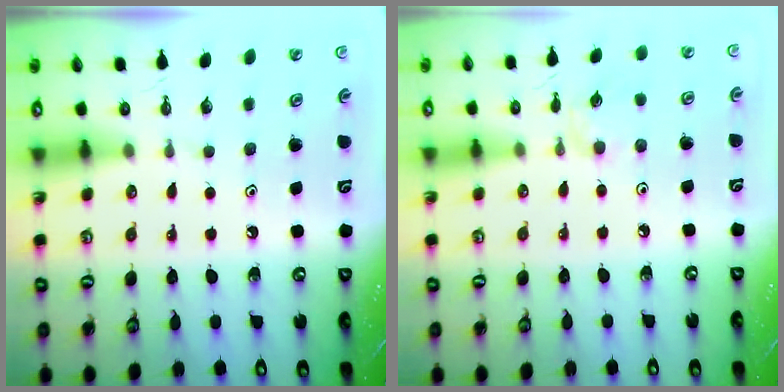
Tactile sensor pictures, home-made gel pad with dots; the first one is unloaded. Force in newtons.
{"total": 1.5, "press": 1.5, "slide": 0.4}